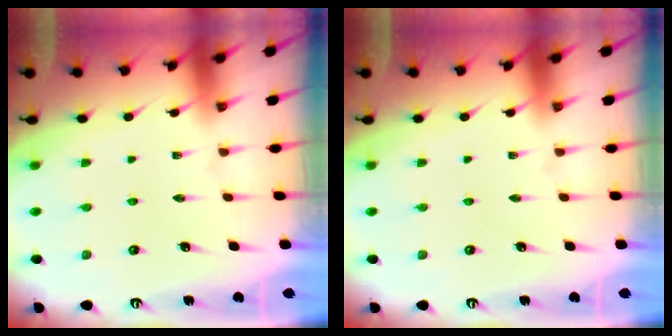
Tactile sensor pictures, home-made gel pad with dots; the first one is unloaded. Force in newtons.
{"total": 0.0}